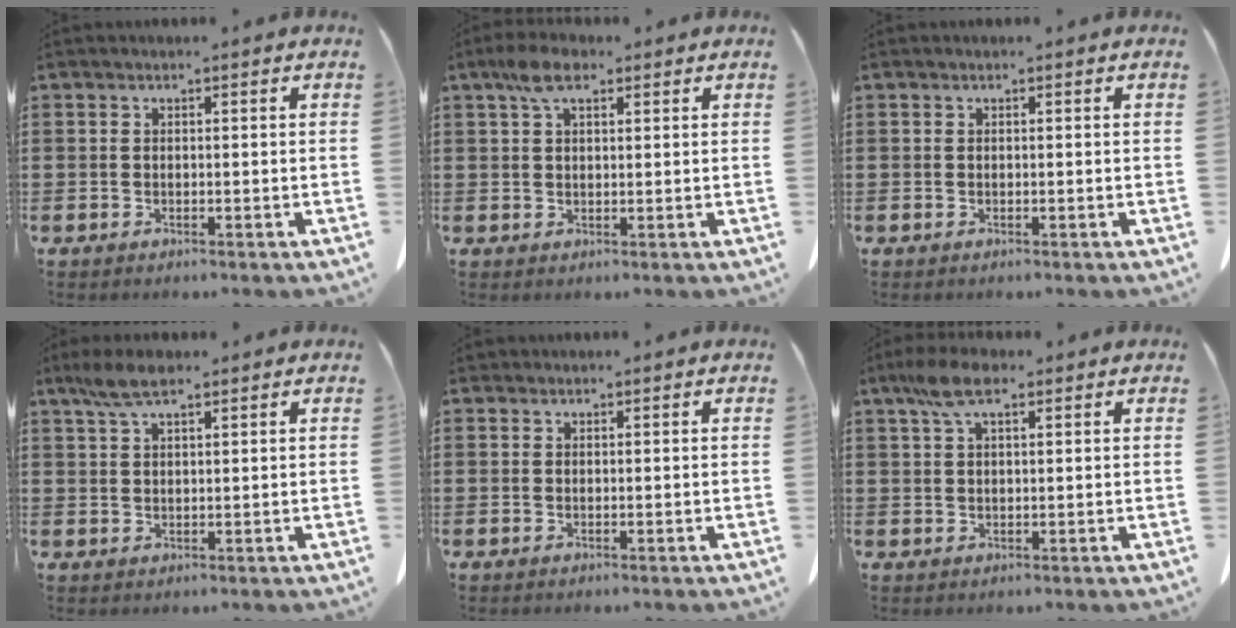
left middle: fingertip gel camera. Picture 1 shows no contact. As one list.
[{"total": 4.9, "force": [2.8, 1.8, 3.6], "torque": [-0.078, 0.006, 0.052]}, {"total": 0.0}, {"total": 4.7, "force": [3.0, 1.3, 3.4], "torque": [-0.074, 0.002, 0.055]}, {"total": 0.5, "force": [0.4, 0.3, 0.1], "torque": [-0.005, 0.000, 0.010]}, {"total": 5.9, "force": [3.1, 1.9, 4.6], "torque": [-0.096, 0.006, 0.057]}]